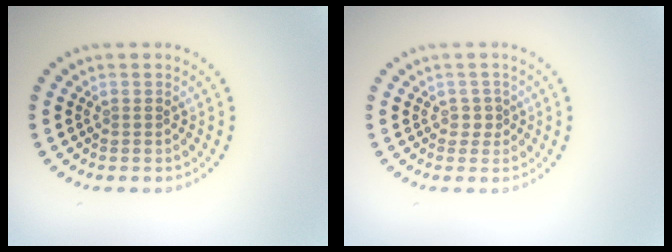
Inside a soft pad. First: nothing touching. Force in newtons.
{"total": 1.2, "press": 1.0, "slide": 0.7}